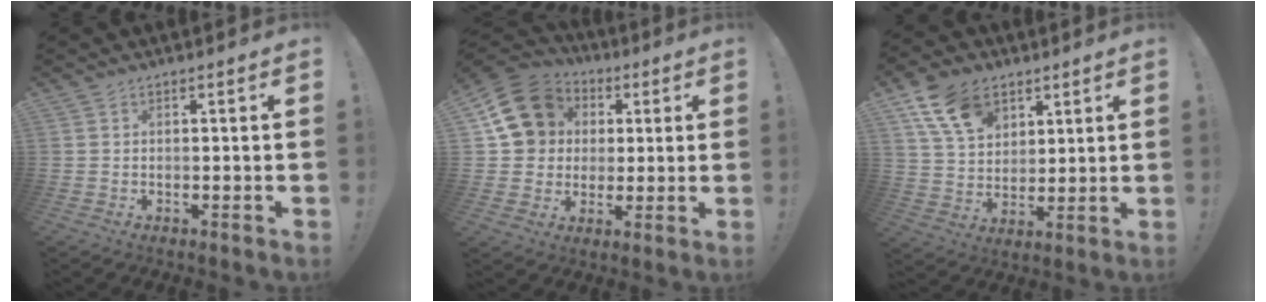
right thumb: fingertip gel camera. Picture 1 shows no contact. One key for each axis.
{"total": 17.0, "fx": 5.8, "fy": 14.1, "fz": 7.5, "tx": -0.113, "ty": -0.016, "tz": 0.126}
{"total": 14.3, "fx": 7.5, "fy": 9.8, "fz": 7.2, "tx": -0.131, "ty": -0.020, "tz": 0.148}